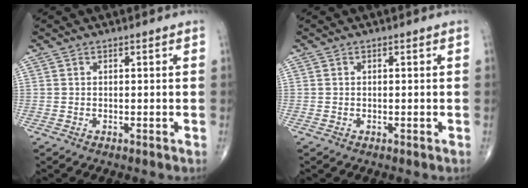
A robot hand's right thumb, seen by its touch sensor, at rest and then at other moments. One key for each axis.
{"total": 0.0}